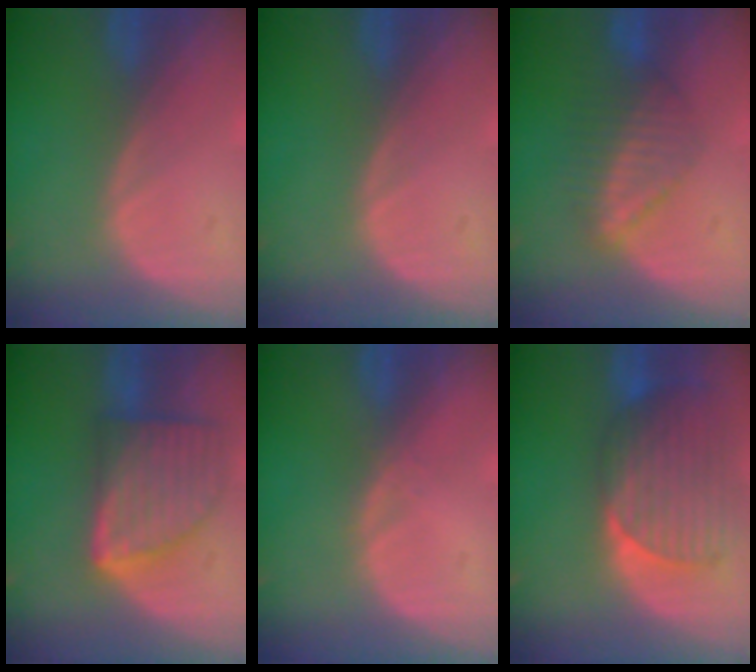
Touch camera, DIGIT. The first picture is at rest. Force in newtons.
{"total": 0.0}
{"total": 6.6, "press": 5.9, "slide": 2.8}
{"total": 9.0, "press": 9.0, "slide": 0.6}
{"total": 0.8, "press": 0.6, "slide": 0.5}
{"total": 9.4, "press": 8.3, "slide": 4.4}